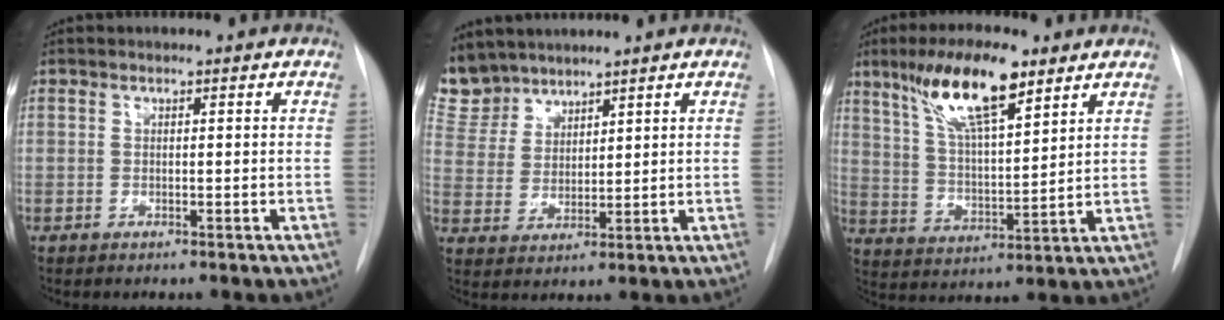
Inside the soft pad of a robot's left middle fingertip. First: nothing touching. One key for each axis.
{"total": 7.6, "fx": 7.0, "fy": 3.0, "fz": 0.3, "tx": -0.010, "ty": 0.008, "tz": 0.154}
{"total": 13.2, "fx": 8.3, "fy": 2.6, "fz": 9.9, "tx": -0.185, "ty": 0.011, "tz": 0.152}